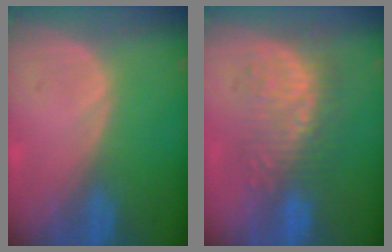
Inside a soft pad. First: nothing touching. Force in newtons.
{"total": 8.9, "press": 8.5, "slide": 2.5}